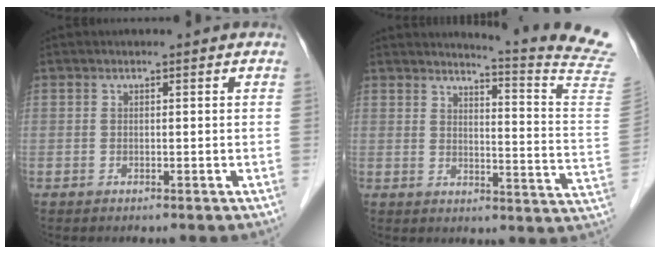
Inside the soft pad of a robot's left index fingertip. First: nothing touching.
{"total": 15.4, "force": [14.6, -2.3, 4.4], "torque": [-0.068, -0.129, 0.149]}